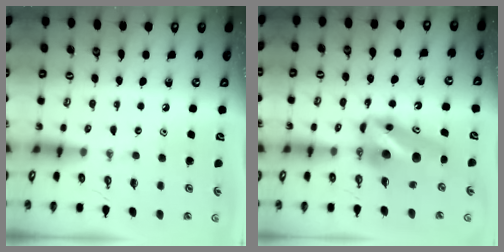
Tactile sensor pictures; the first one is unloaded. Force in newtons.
{"total": 9.7, "press": 8.5, "slide": 4.5}